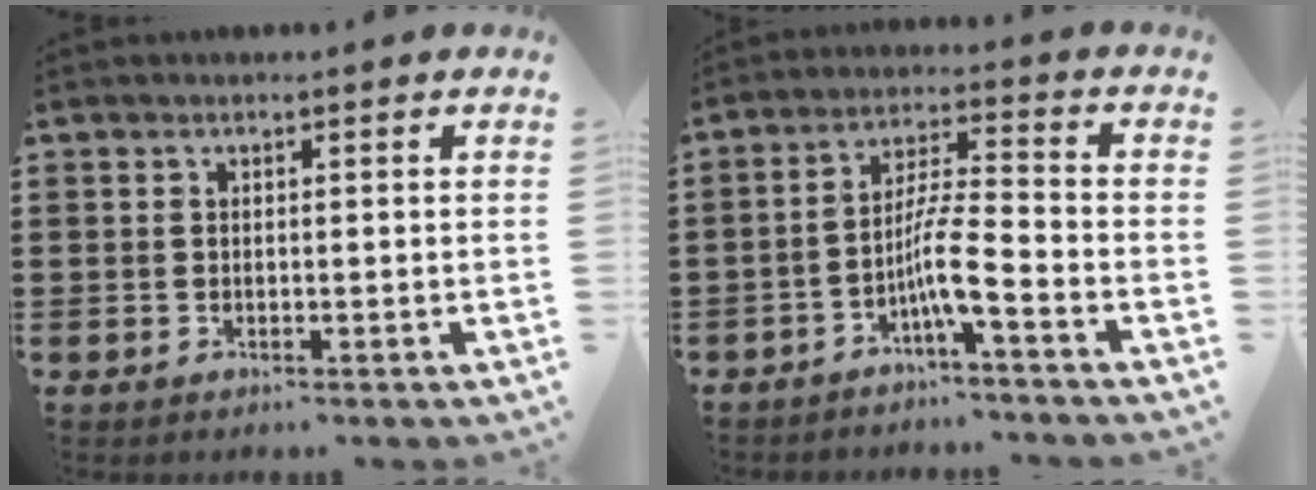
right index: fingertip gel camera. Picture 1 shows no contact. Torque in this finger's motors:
{"motor_torque": [0.16, -0.09, 0.42, 0.13]}